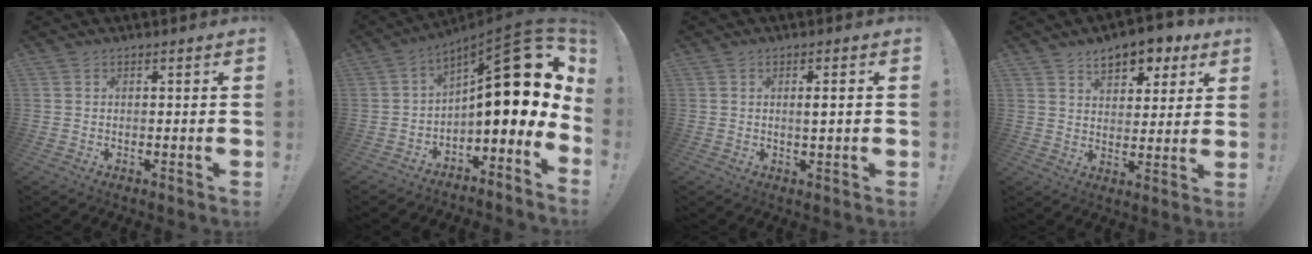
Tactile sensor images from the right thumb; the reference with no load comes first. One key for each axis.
{"total": 20.4, "fx": 5.1, "fy": 7.2, "fz": 18.4, "tx": -0.258, "ty": -0.039, "tz": 0.086}
{"total": 2.7, "fx": 0.3, "fy": 0.1, "fz": 2.7, "tx": -0.043, "ty": -0.003, "tz": -0.001}
{"total": 9.5, "fx": 5.7, "fy": 5.5, "fz": 5.2, "tx": -0.072, "ty": -0.033, "tz": 0.104}